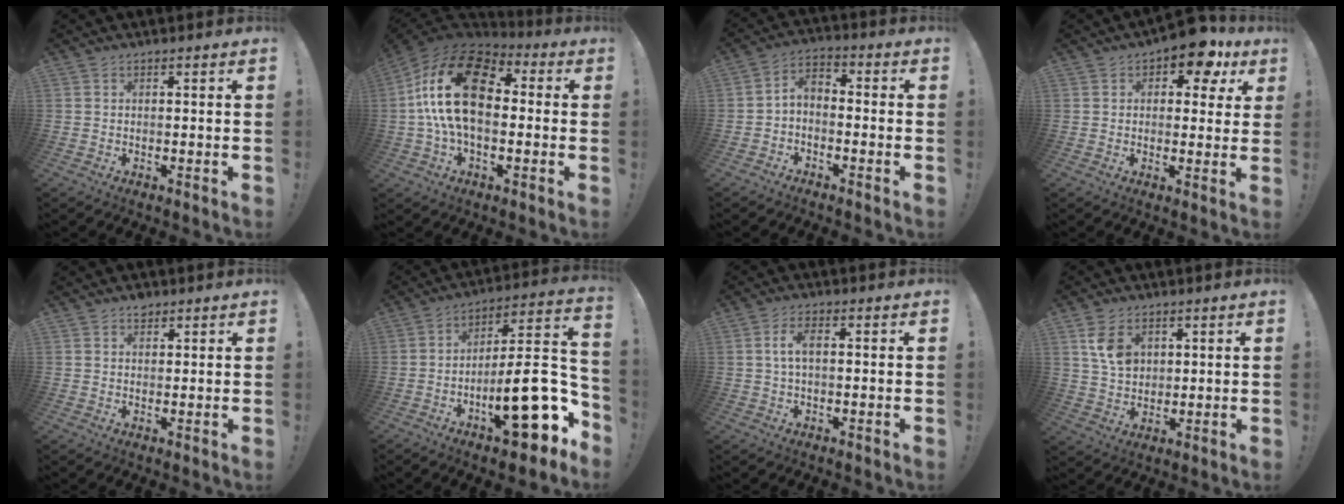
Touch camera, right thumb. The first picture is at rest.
{"total": 22.1, "force": [2.5, 12.6, 17.9], "torque": [-0.336, 0.008, 0.042]}
{"total": 4.1, "force": [-3.1, 2.0, 1.9], "torque": [-0.045, 0.006, -0.058]}
{"total": 9.2, "force": [5.7, 4.9, 5.3], "torque": [-0.063, -0.038, 0.099]}
{"total": 2.4, "force": [1.8, 1.6, 0.5], "torque": [0.006, -0.011, 0.030]}
{"total": 22.7, "force": [-8.7, 7.2, 19.7], "torque": [-0.273, 0.044, -0.132]}
{"total": 4.8, "force": [0.6, 1.9, 4.4], "torque": [-0.081, 0.004, 0.008]}
{"total": 8.5, "force": [3.4, 6.1, 4.9], "torque": [-0.068, -0.006, 0.067]}